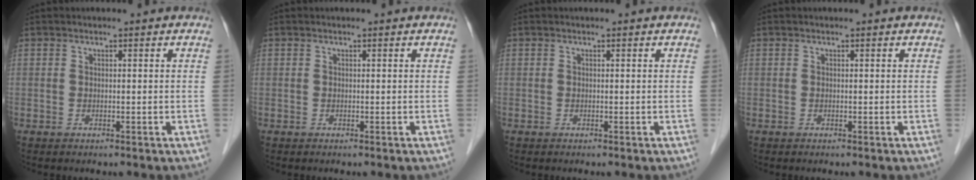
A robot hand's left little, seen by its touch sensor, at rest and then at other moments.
{"total": 0.0}
{"total": 0.0}
{"total": 0.0}